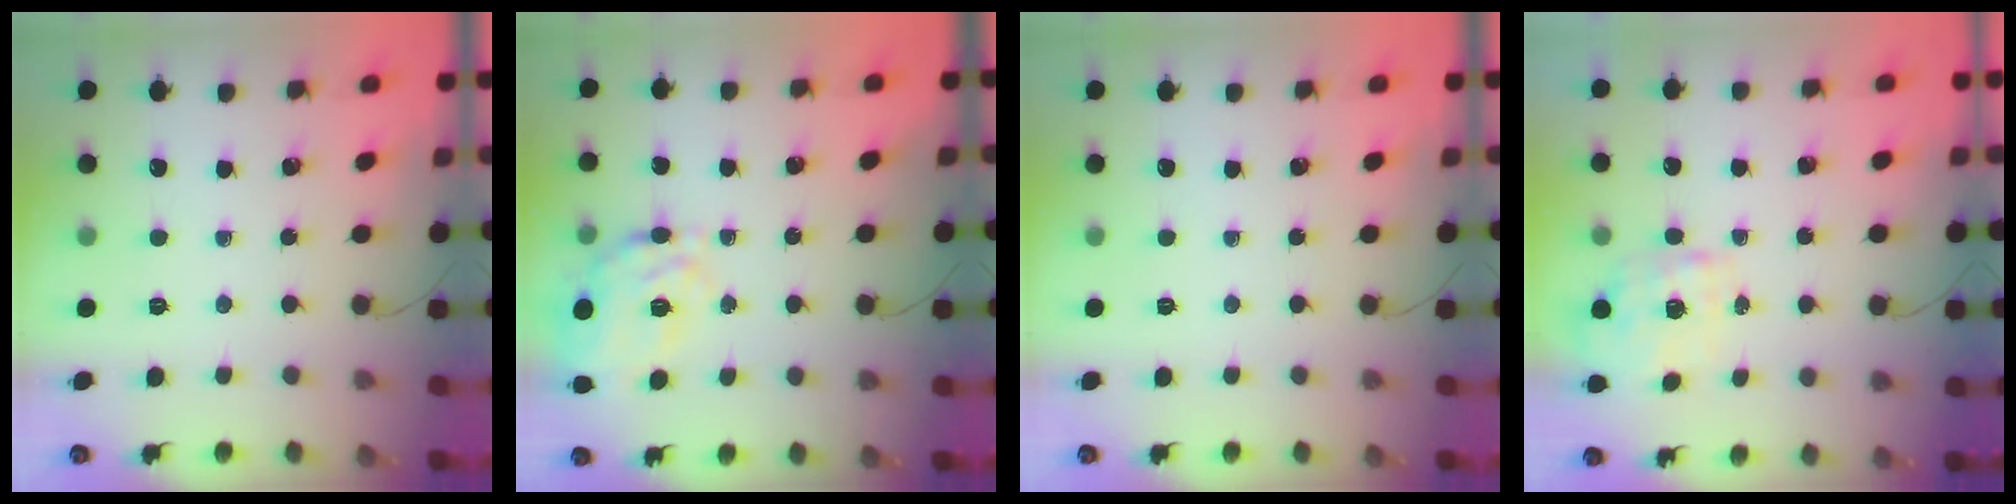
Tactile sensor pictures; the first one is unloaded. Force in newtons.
{"total": 14.8, "press": 14.5, "slide": 3.1}
{"total": 0.0}
{"total": 1.9, "press": 1.8, "slide": 0.5}